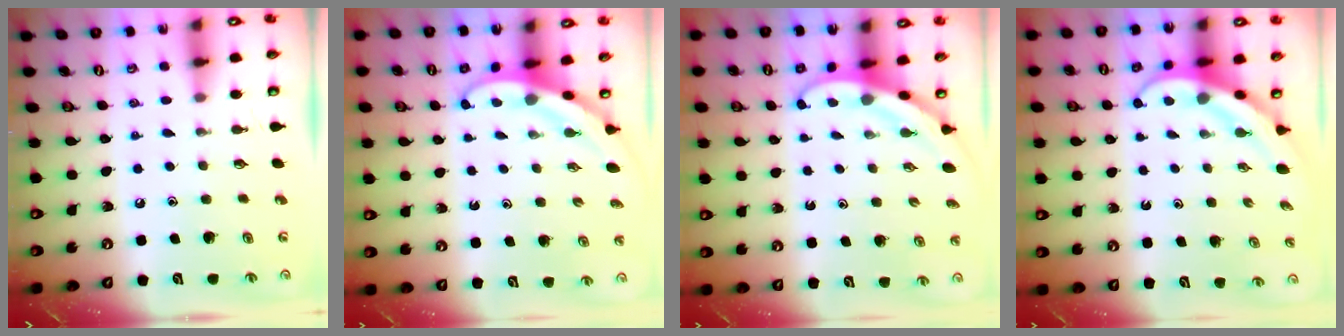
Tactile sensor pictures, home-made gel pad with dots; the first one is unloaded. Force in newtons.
{"total": 3.5, "press": 3.5, "slide": 0.2}
{"total": 3.4, "press": 3.4, "slide": 0.2}
{"total": 4.0, "press": 3.9, "slide": 0.4}